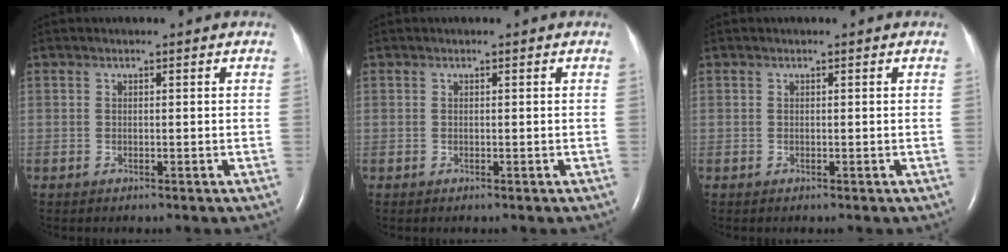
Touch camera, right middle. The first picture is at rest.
{"total": 0.0}
{"total": 0.0}